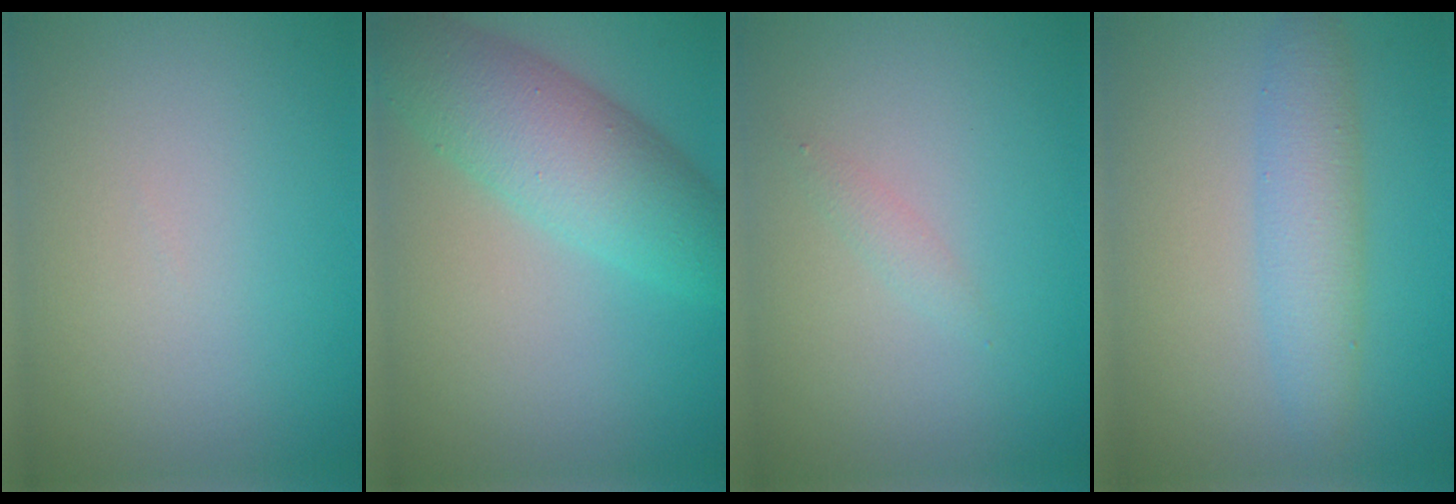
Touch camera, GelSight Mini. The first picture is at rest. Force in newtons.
{"total": 7.3, "press": 7.3, "slide": 0.1}
{"total": 0.8, "press": 0.8, "slide": 0.1}
{"total": 3.5, "press": 3.5, "slide": 0.0}